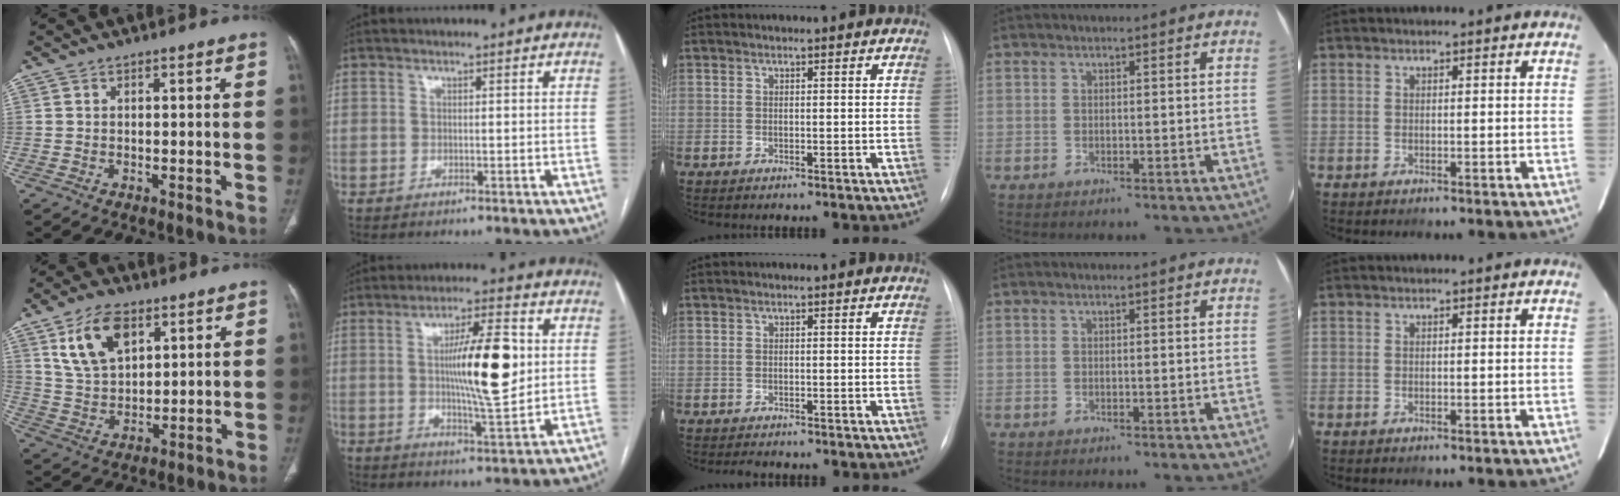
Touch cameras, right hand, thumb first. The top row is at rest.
{"thumb": {"total": 11.5, "force": [5.7, 6.5, 7.6], "torque": [-0.124, -0.018, 0.116]}, "index": {"total": 12.4, "force": [1.5, 1.7, 12.2], "torque": [-0.201, 0.000, 0.024]}, "middle": {"total": 1.0, "force": [-1.0, 0.3, 0.3], "torque": [-0.007, -0.004, -0.013]}}